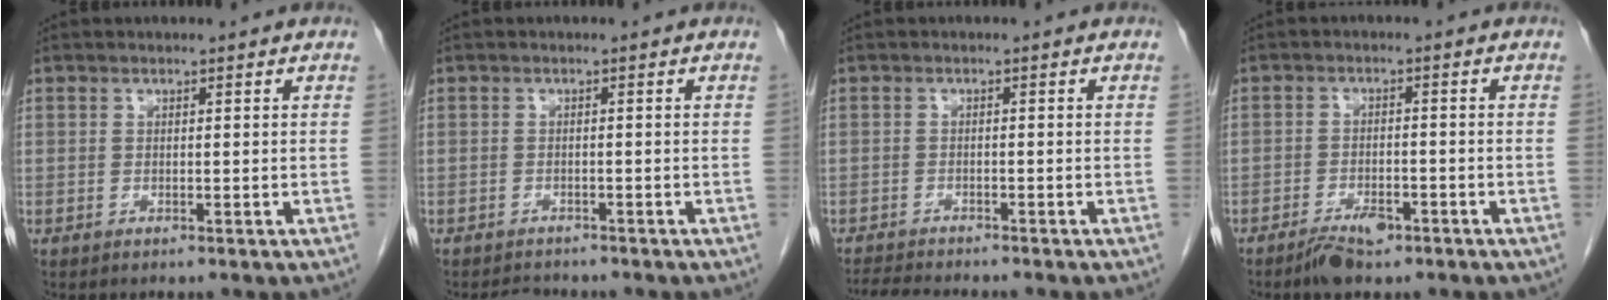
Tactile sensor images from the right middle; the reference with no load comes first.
{"total": 2.6, "force": [-2.4, 0.9, 0.2], "torque": [-0.005, -0.006, -0.038]}
{"total": 5.3, "force": [-4.9, 0.1, 1.9], "torque": [-0.030, -0.014, -0.078]}
{"total": 4.2, "force": [-2.9, 1.6, 2.6], "torque": [-0.047, 0.000, -0.044]}